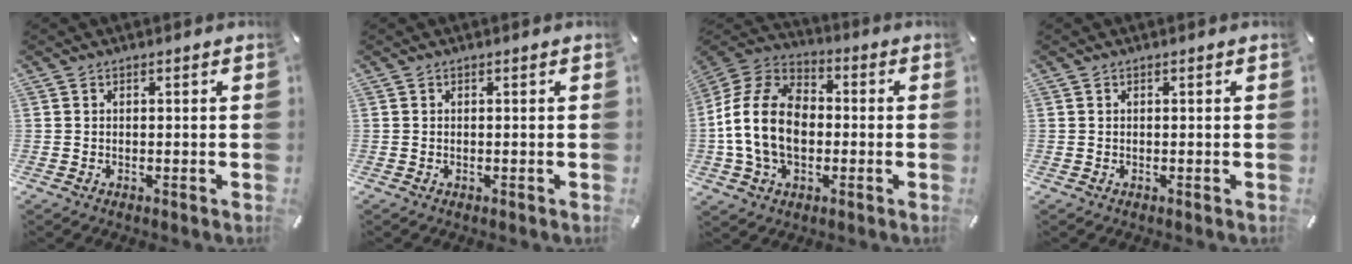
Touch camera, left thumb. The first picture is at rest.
{"total": 0.0}
{"total": 16.0, "force": [-1.8, 11.7, 10.7], "torque": [-0.242, 0.018, -0.036]}
{"total": 0.0}